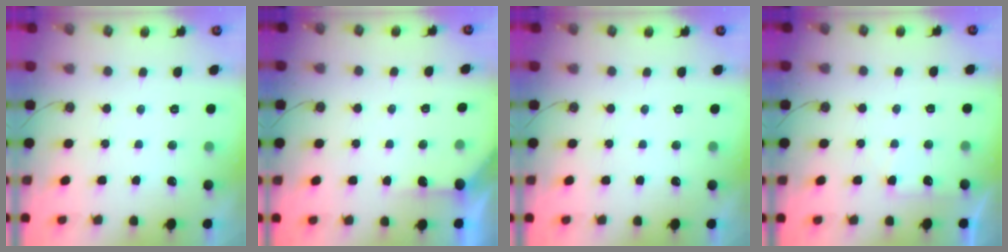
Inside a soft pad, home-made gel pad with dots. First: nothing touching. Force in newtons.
{"total": 3.8, "press": 3.8, "slide": 0.4}
{"total": 0.0}
{"total": 5.1, "press": 5.0, "slide": 0.6}